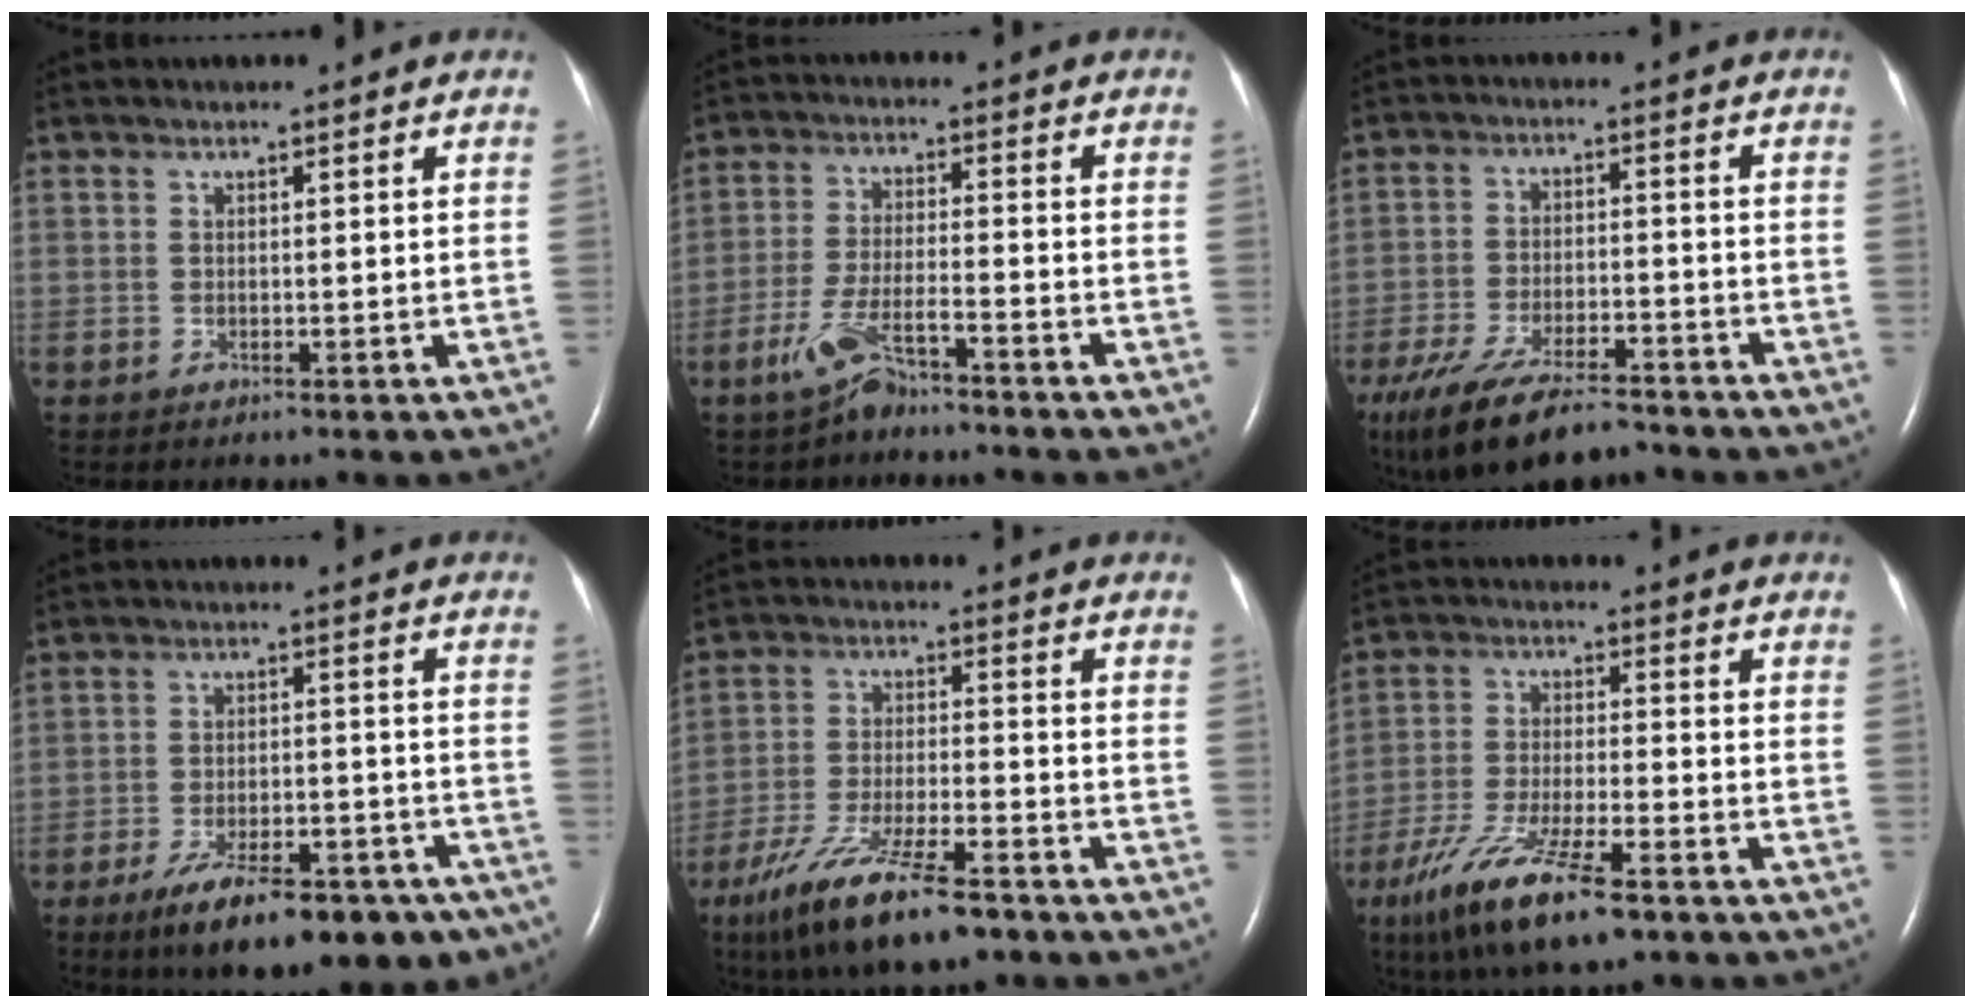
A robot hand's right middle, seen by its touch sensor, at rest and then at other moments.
{"total": 5.9, "force": [-4.5, 0.8, 3.7], "torque": [-0.089, -0.008, -0.089]}
{"total": 17.1, "force": [-13.3, 5.5, 9.2], "torque": [-0.202, -0.023, -0.217]}
{"total": 17.6, "force": [-12.6, 6.3, 10.5], "torque": [-0.116, 0.012, -0.184]}
{"total": 14.5, "force": [-10.2, 2.9, 9.9], "torque": [-0.193, -0.031, -0.181]}
{"total": 13.6, "force": [-8.8, 2.5, 10.0], "torque": [-0.199, -0.030, -0.156]}